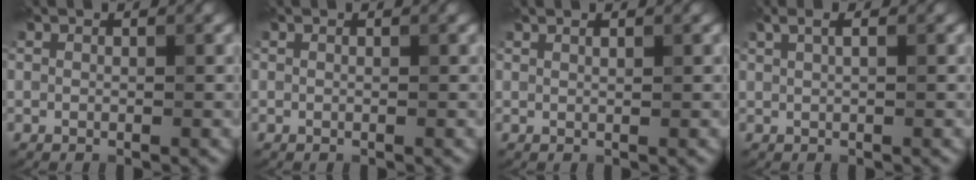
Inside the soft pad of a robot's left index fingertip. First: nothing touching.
{"total": 0.0}
{"total": 0.6, "force": [0.5, 0.1, 0.4], "torque": [-0.005, 0.001, 0.008]}
{"total": 1.7, "force": [0.9, 0.5, 1.4], "torque": [-0.022, 0.001, 0.015]}